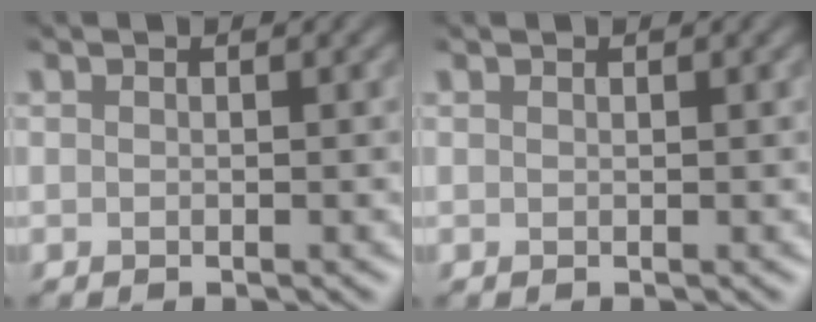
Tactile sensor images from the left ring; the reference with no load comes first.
{"total": 0.0}